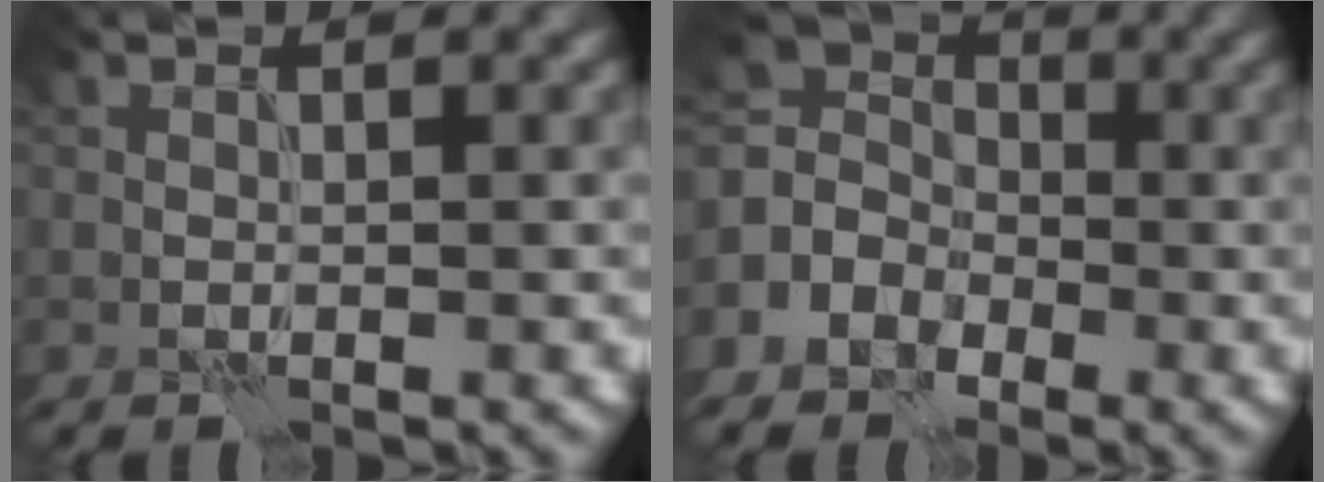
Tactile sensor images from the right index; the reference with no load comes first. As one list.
[{"total": 5.0, "force": [-2.2, 4.2, 1.4], "torque": [-0.034, 0.005, -0.052]}]